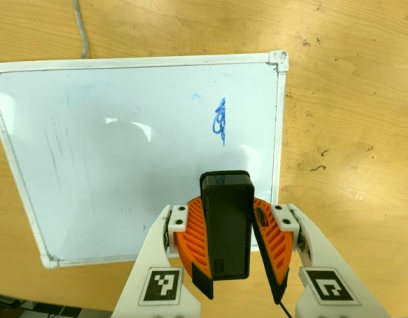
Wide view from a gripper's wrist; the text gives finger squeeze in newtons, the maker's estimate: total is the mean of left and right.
{"total": 8.8, "left": 9.0, "right": 8.6}